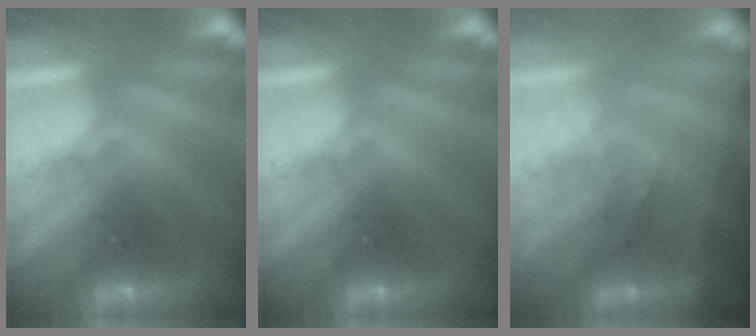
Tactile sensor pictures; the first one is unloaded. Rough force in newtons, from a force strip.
{"total": 0.0}
{"total": 2.7}